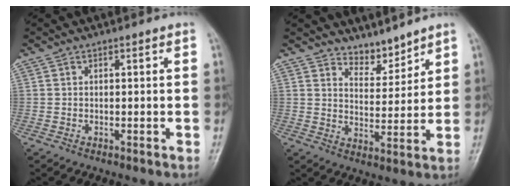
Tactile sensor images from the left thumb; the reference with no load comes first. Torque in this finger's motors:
{"motor_torque": [-0.14, -0.05, 0.00, 0.00, 0.05]}